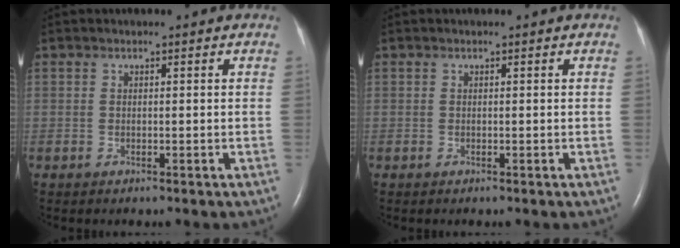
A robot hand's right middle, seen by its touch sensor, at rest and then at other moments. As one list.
[{"total": 0.0}]